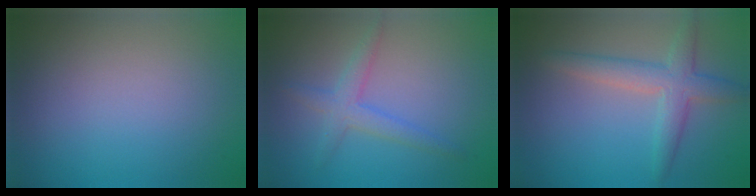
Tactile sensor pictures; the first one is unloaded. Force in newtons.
{"total": 2.4, "press": 2.4, "slide": 0.1}
{"total": 3.7, "press": 3.7, "slide": 0.2}